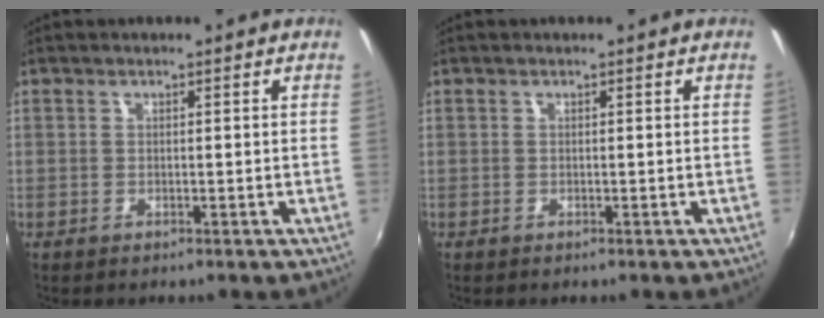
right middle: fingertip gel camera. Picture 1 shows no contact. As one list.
[{"total": 0.0}]